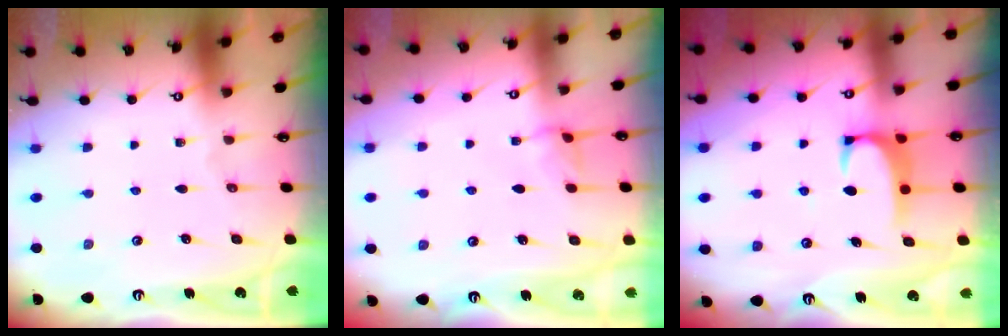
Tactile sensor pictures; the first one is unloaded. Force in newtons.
{"total": 2.7, "press": 2.7, "slide": 0.2}
{"total": 2.0, "press": 2.0, "slide": 0.3}